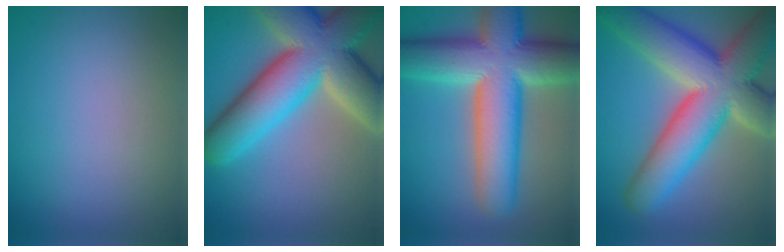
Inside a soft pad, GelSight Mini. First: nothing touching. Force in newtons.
{"total": 14.5, "press": 14.4, "slide": 0.9}
{"total": 14.0, "press": 14.0, "slide": 0.8}
{"total": 13.6, "press": 13.6, "slide": 0.8}